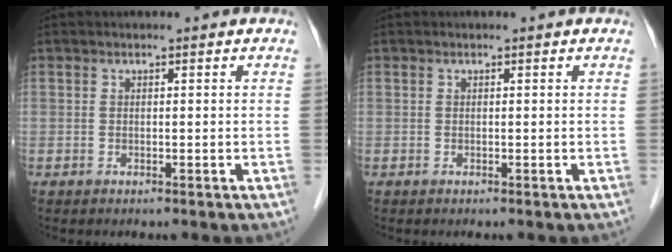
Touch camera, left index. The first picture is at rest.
{"total": 0.0}